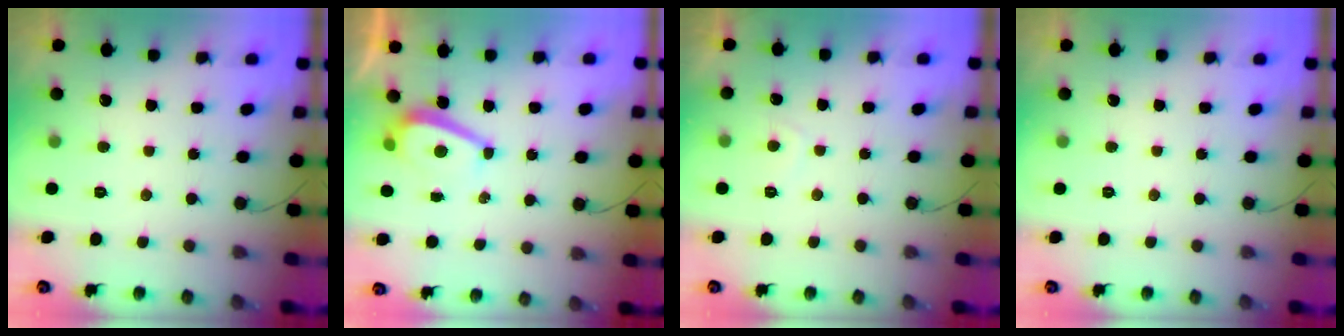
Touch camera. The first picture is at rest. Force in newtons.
{"total": 4.7, "press": 4.6, "slide": 0.6}
{"total": 0.8, "press": 0.6, "slide": 0.5}
{"total": 0.0}